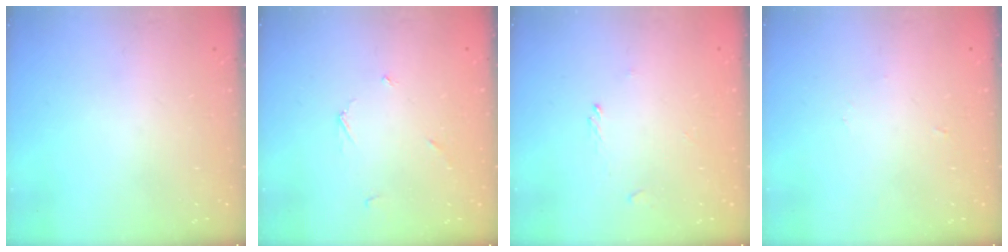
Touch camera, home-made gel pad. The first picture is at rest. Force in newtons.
{"total": 3.4, "press": 3.4, "slide": 0.2}
{"total": 0.0}
{"total": 2.5, "press": 2.5, "slide": 0.2}